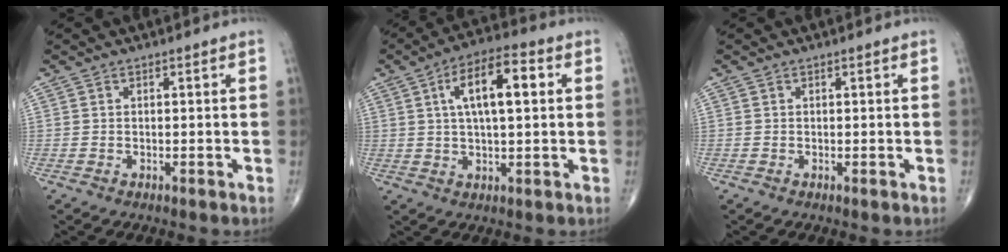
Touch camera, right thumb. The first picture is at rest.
{"total": 11.6, "force": [2.9, 4.5, 10.3], "torque": [-0.171, 0.016, 0.041]}
{"total": 0.0}